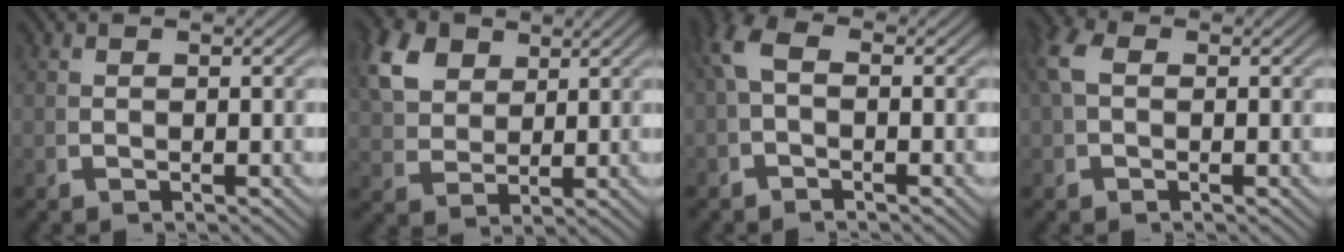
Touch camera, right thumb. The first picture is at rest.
{"total": 6.5, "force": [3.4, 4.4, 3.5], "torque": [-0.081, -0.007, 0.070]}
{"total": 2.3, "force": [-0.1, 1.4, 1.8], "torque": [-0.036, 0.001, -0.003]}
{"total": 2.0, "force": [0.5, 1.4, 1.4], "torque": [-0.039, -0.004, 0.012]}